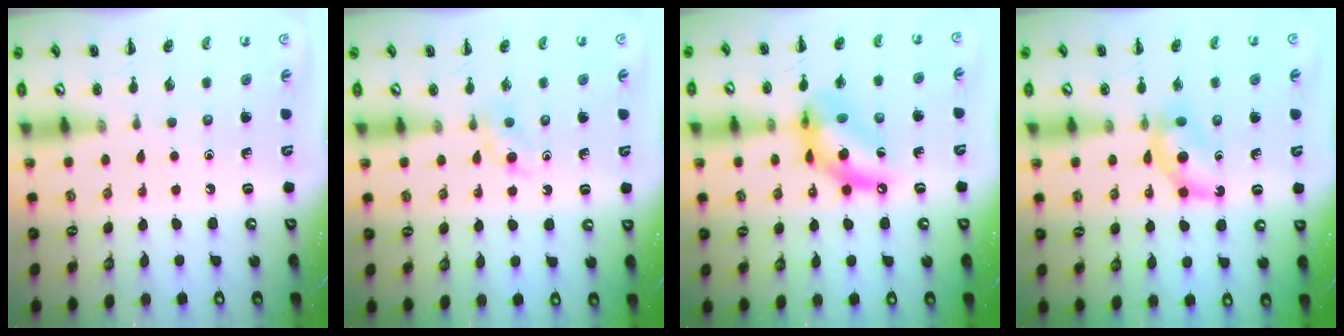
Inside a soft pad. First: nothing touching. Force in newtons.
{"total": 3.0, "press": 2.7, "slide": 1.4}
{"total": 12.6, "press": 12.1, "slide": 3.3}
{"total": 5.2, "press": 5.1, "slide": 1.0}